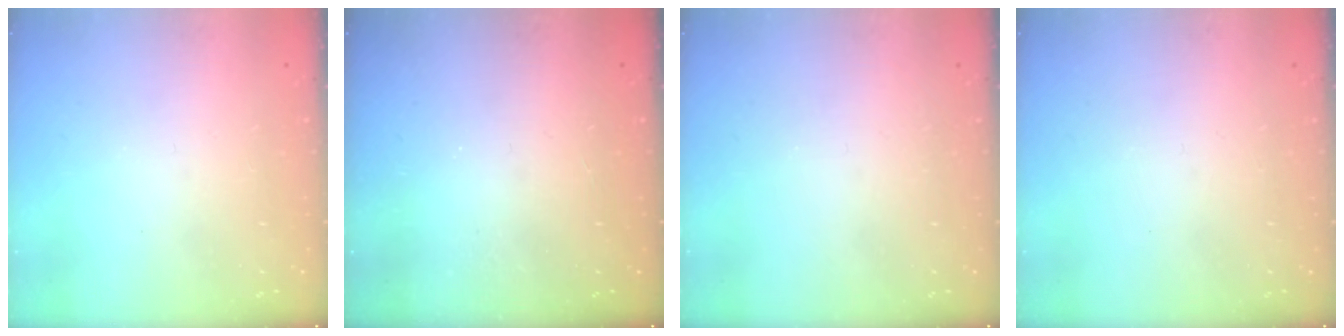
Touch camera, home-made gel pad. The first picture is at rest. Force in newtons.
{"total": 4.7, "press": 4.7, "slide": 0.5}
{"total": 0.0}
{"total": 0.0}